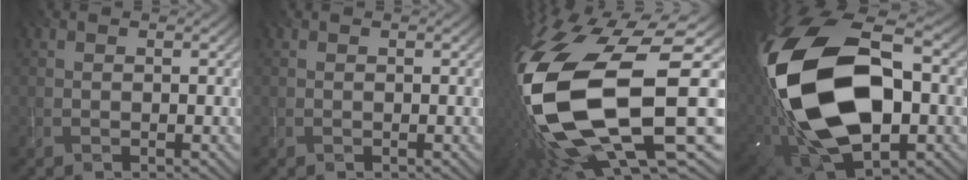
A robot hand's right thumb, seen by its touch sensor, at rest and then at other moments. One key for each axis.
{"total": 0.0}
{"total": 20.9, "fx": -3.2, "fy": 8.6, "fz": 18.7, "tx": -0.416, "ty": -0.070, "tz": -0.029}
{"total": 21.7, "fx": -0.2, "fy": 12.9, "fz": 17.4, "tx": -0.389, "ty": -0.048, "tz": 0.015}